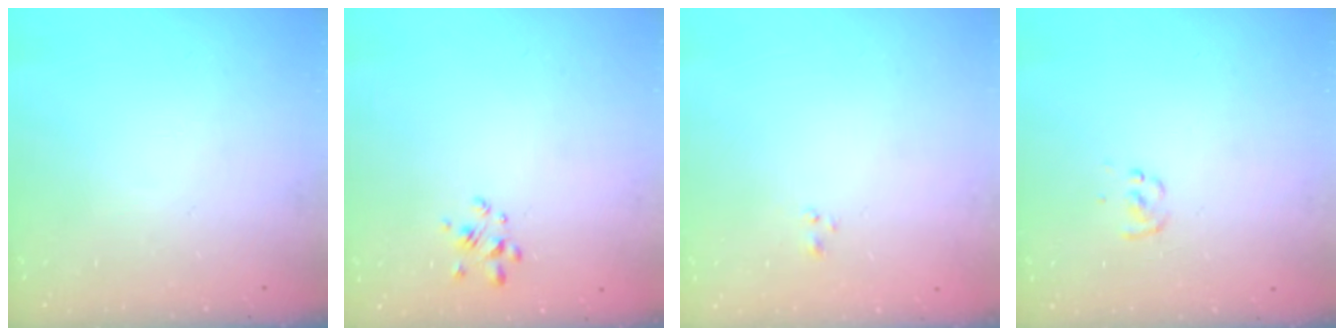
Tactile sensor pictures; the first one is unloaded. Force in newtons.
{"total": 2.3, "press": 2.1, "slide": 0.8}
{"total": 1.2, "press": 1.0, "slide": 0.6}
{"total": 1.2, "press": 1.2, "slide": 0.3}